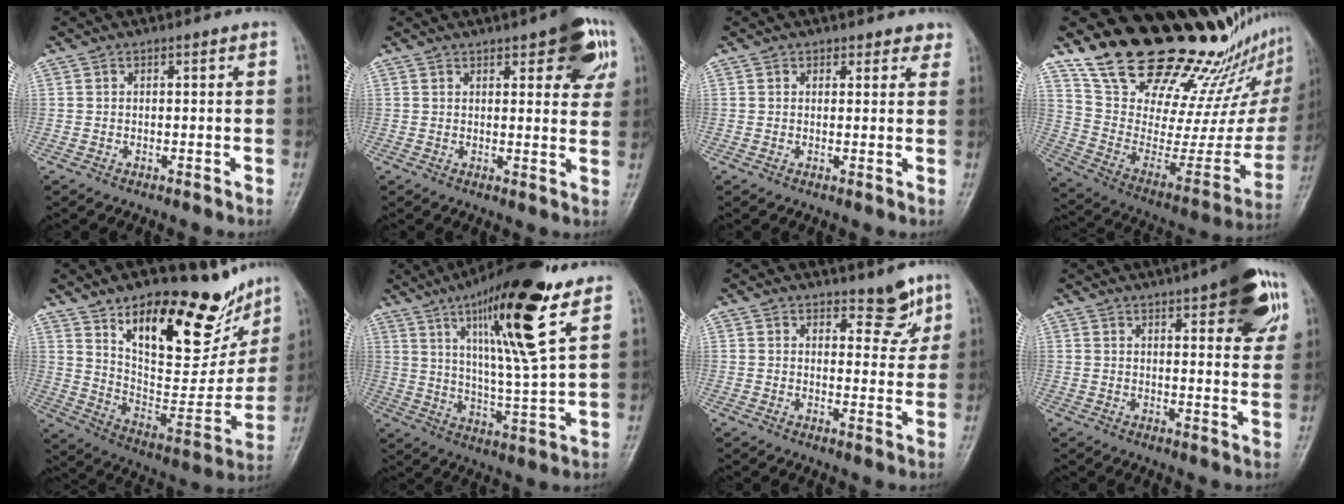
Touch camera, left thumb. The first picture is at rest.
{"total": 9.7, "force": [4.8, 3.5, 7.6], "torque": [-0.065, -0.014, 0.053]}
{"total": 2.9, "force": [2.2, 1.8, 0.4], "torque": [0.032, -0.010, 0.017]}
{"total": 31.2, "force": [26.2, 9.7, 13.7], "torque": [-0.174, -0.169, 0.389]}
{"total": 25.6, "force": [17.0, 10.5, 16.0], "torque": [-0.176, -0.084, 0.272]}
{"total": 19.5, "force": [10.5, 2.8, 16.2], "torque": [-0.255, -0.050, 0.175]}
{"total": 5.4, "force": [4.0, 2.5, 2.6], "torque": [-0.003, -0.030, 0.055]}
{"total": 14.3, "force": [7.2, 4.5, 11.4], "torque": [-0.114, -0.021, 0.089]}